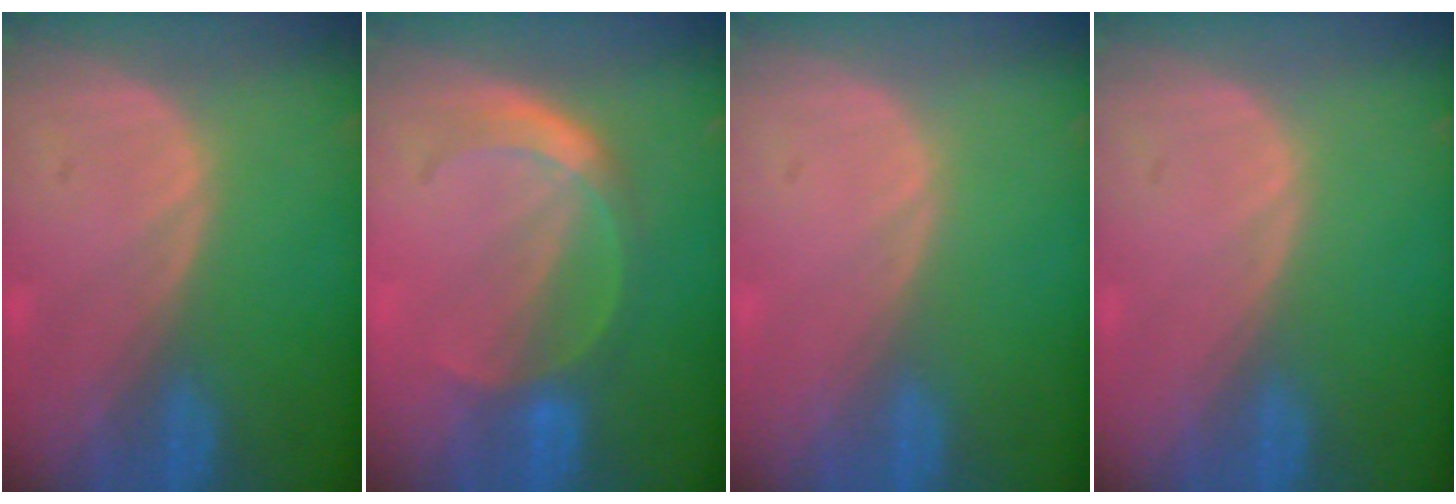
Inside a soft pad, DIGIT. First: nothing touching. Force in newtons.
{"total": 5.0, "press": 4.7, "slide": 1.8}
{"total": 0.0}
{"total": 0.0}